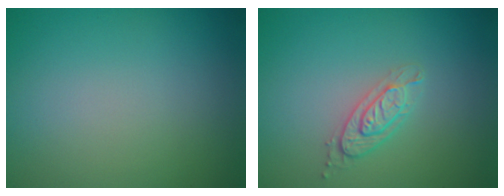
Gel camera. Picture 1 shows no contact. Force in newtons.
{"total": 2.0, "press": 1.9, "slide": 0.6}